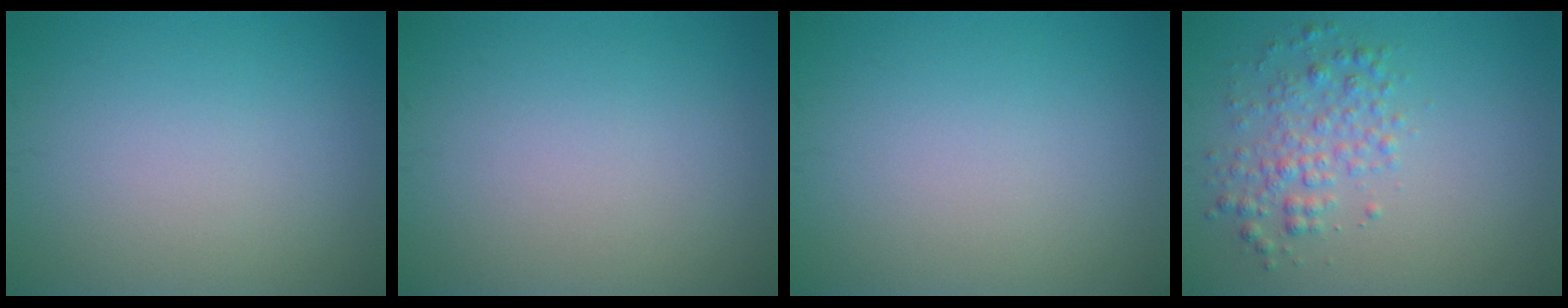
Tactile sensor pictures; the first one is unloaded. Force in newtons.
{"total": 0.0}
{"total": 0.0}
{"total": 2.9, "press": 2.9, "slide": 0.0}